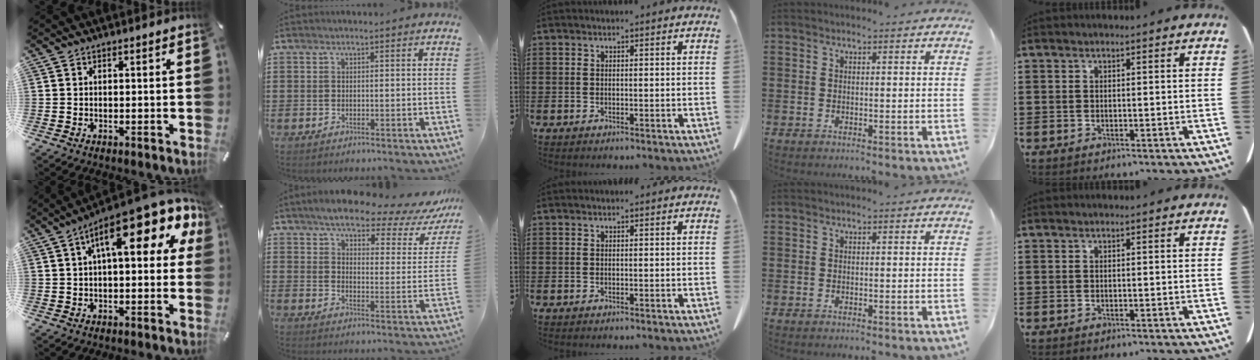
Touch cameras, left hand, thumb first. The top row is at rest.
{"thumb": {"total": 16.4, "force": [7.3, 5.7, 13.6], "torque": [-0.208, -0.037, 0.118]}, "index": {"total": 7.5, "force": [6.6, 1.3, 3.5], "torque": [-0.082, -0.040, 0.110]}}